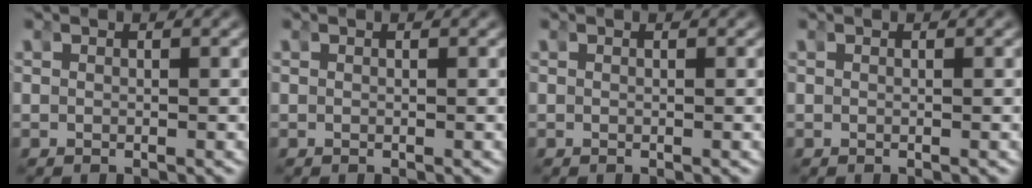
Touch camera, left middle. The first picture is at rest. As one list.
[{"total": 0.0}, {"total": 0.0}, {"total": 0.0}]